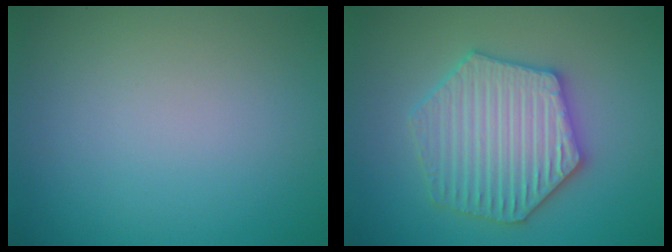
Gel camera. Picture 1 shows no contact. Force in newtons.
{"total": 6.1, "press": 6.1, "slide": 1.1}